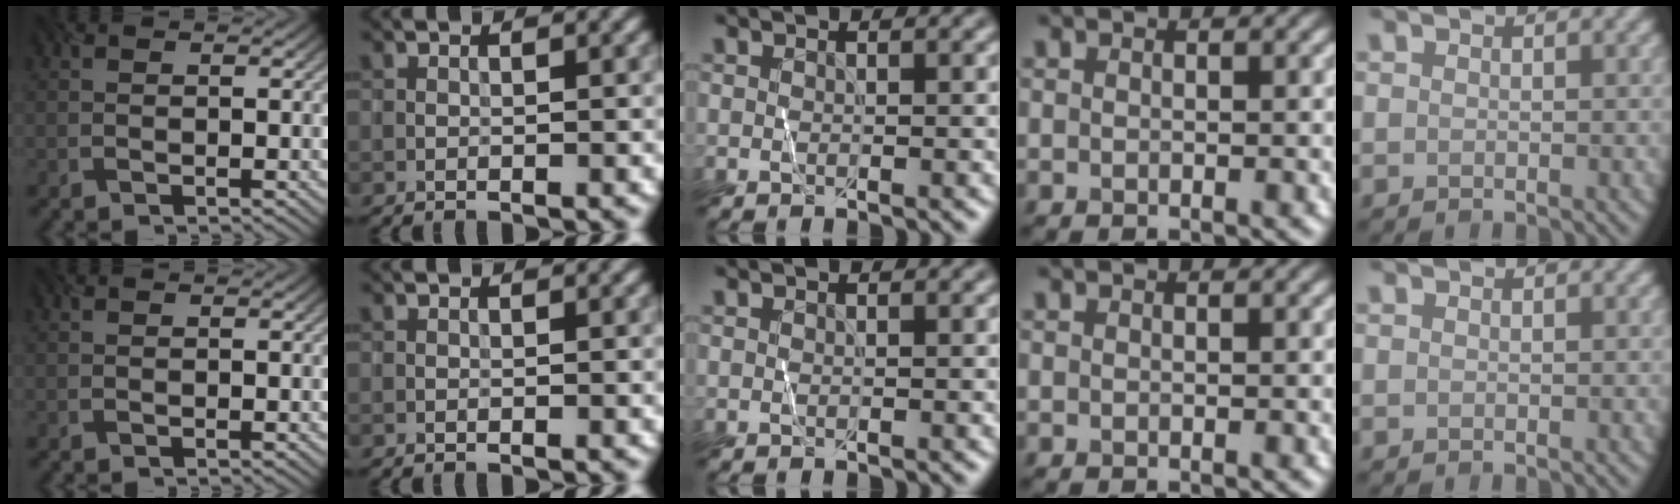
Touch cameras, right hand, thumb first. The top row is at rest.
{}